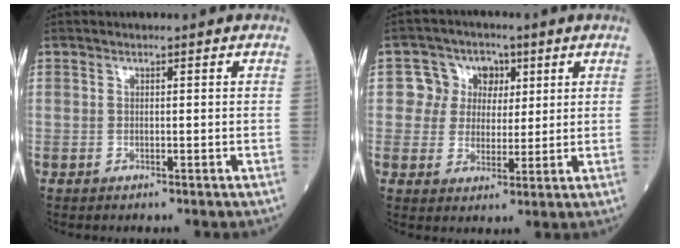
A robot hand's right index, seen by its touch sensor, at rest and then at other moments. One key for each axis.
{"total": 6.1, "fx": 1.8, "fy": 5.7, "fz": 1.1, "tx": -0.007, "ty": 0.023, "tz": 0.029}